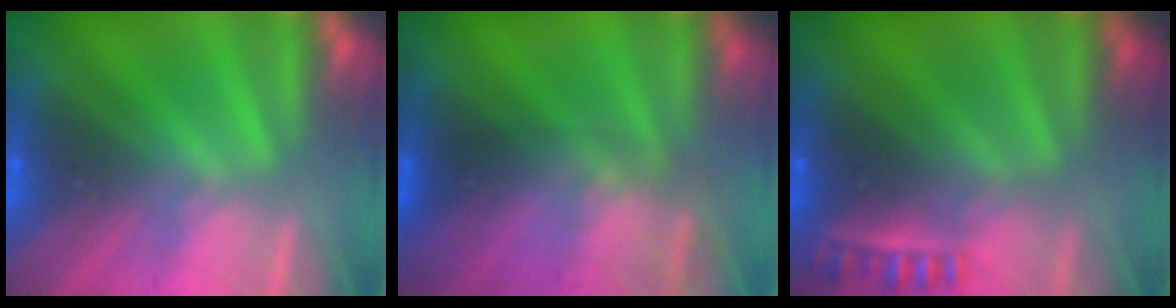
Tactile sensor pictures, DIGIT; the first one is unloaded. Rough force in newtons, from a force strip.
{"total": 2.8}
{"total": 2.3}